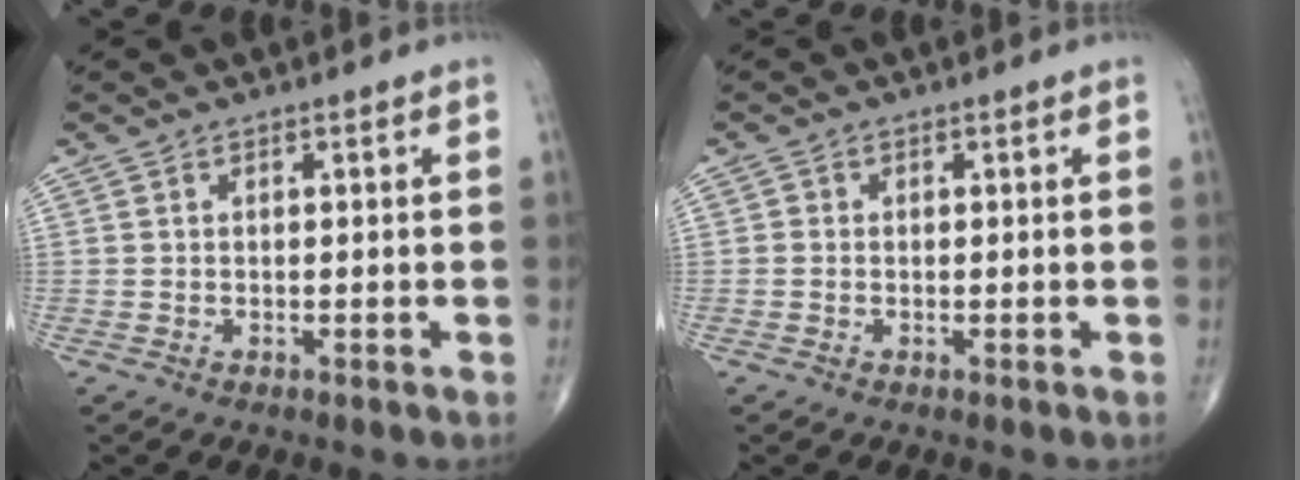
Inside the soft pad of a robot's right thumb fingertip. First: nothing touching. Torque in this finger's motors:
{"motor_torque": [-0.33, -0.10, -0.08, -0.21, 0.06]}